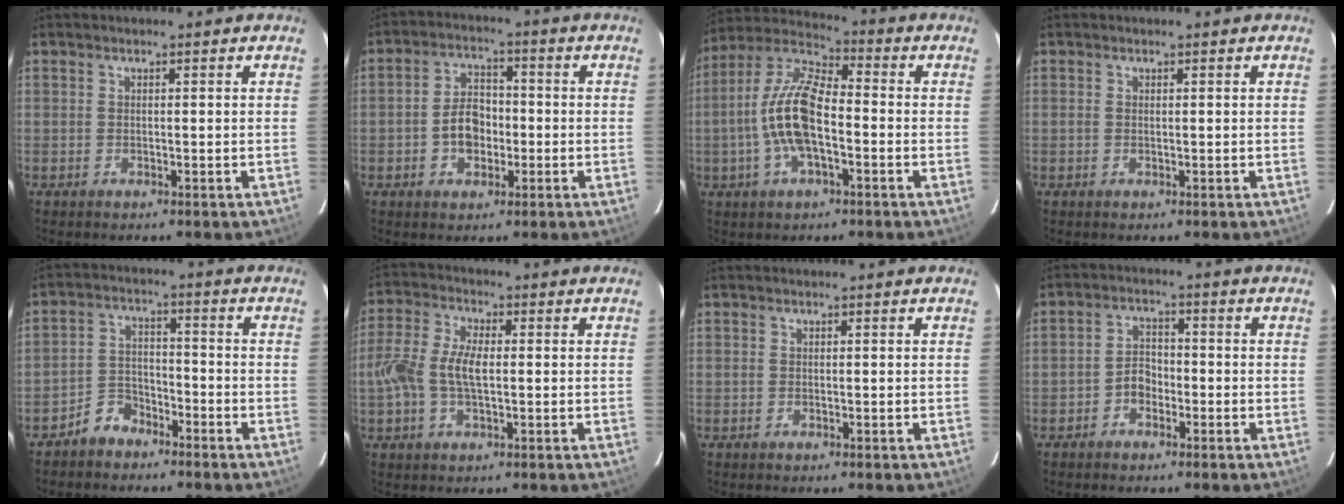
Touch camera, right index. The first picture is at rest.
{"total": 6.6, "force": [-1.6, 4.7, 4.4], "torque": [-0.083, 0.018, -0.021]}
{"total": 13.4, "force": [-2.8, 5.3, 11.9], "torque": [-0.246, 0.008, -0.057]}
{"total": 0.0}
{"total": 5.5, "force": [-4.5, 3.1, 0.9], "torque": [-0.023, 0.020, -0.081]}
{"total": 8.4, "force": [-0.5, 4.1, 7.4], "torque": [-0.158, 0.011, -0.011]}
{"total": 0.0}
{"total": 3.6, "force": [-1.9, 2.6, 1.6], "torque": [-0.033, 0.013, -0.032]}